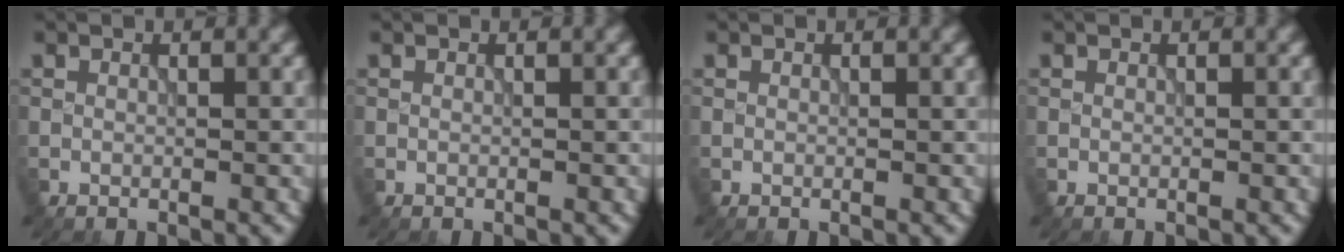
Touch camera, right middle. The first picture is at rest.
{"total": 0.0}
{"total": 0.0}
{"total": 0.0}